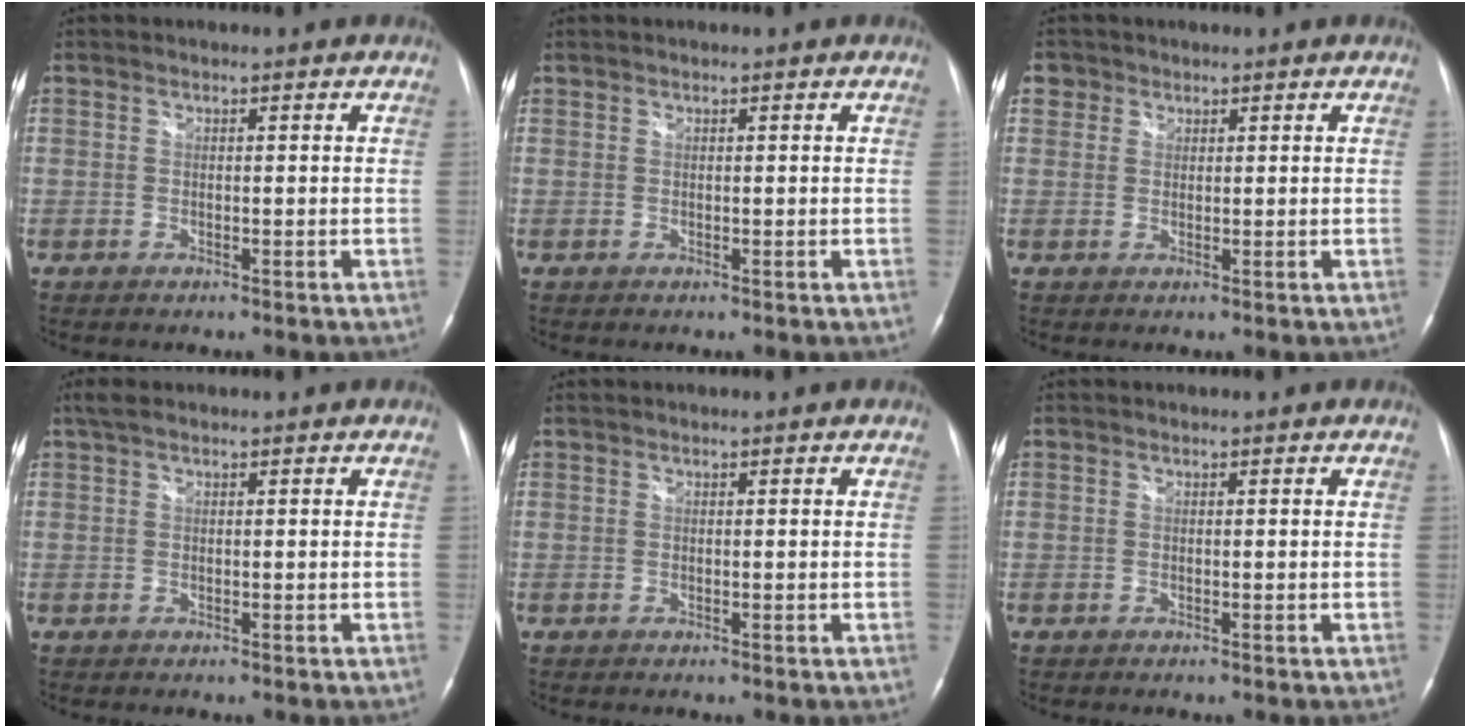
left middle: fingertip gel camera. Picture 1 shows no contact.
{"total": 0.0}
{"total": 2.3, "force": [1.2, 2.0, 0.1], "torque": [0.010, 0.006, 0.015]}
{"total": 1.9, "force": [1.3, 0.4, 1.3], "torque": [-0.033, 0.026, 0.026]}
{"total": 0.0}
{"total": 0.0}